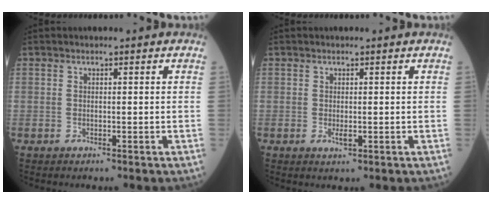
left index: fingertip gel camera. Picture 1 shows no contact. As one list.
[{"total": 1.1, "force": [-0.3, 0.4, 0.9], "torque": [-0.015, -0.003, -0.003]}]